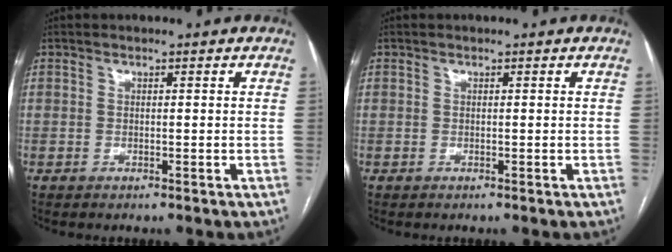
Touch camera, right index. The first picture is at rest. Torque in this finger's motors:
{"motor_torque": [0.01, 0.01, 0.00, 0.00]}